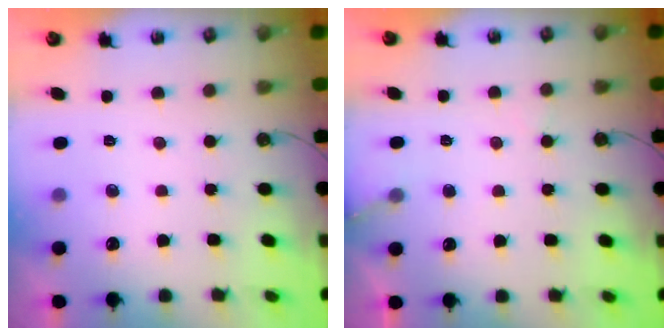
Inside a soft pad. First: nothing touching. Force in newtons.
{"total": 6.2, "press": 6.2, "slide": 0.5}